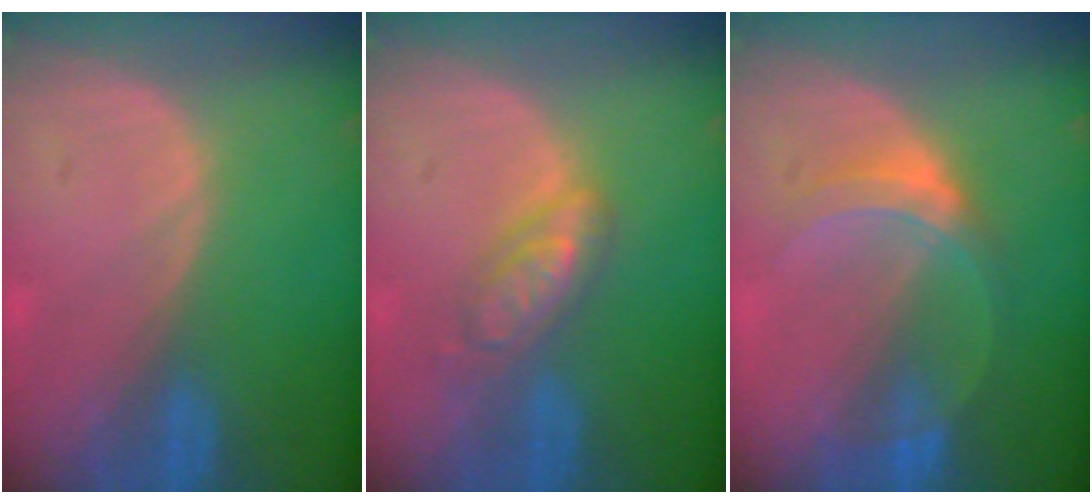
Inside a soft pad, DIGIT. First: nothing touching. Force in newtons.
{"total": 4.9, "press": 4.9, "slide": 0.1}
{"total": 5.4, "press": 5.0, "slide": 2.0}